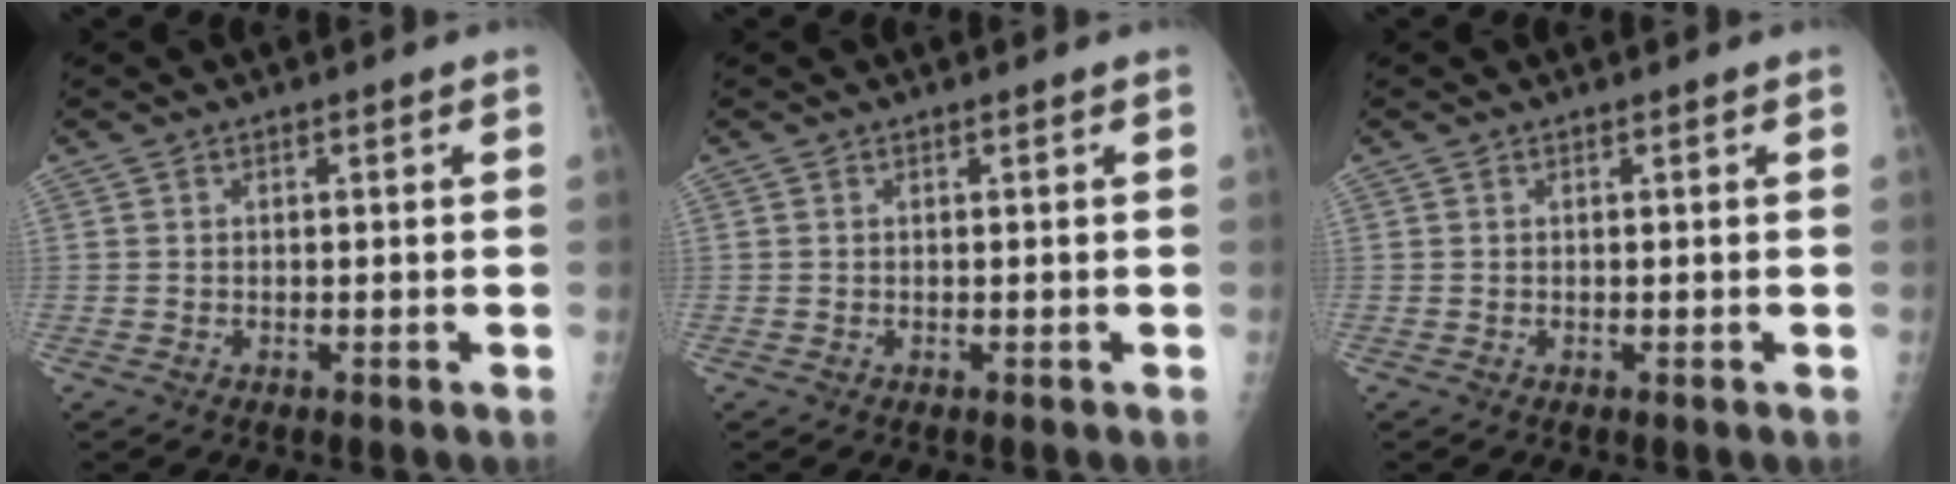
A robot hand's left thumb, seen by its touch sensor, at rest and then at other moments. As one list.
[{"total": 0.0}, {"total": 0.0}]